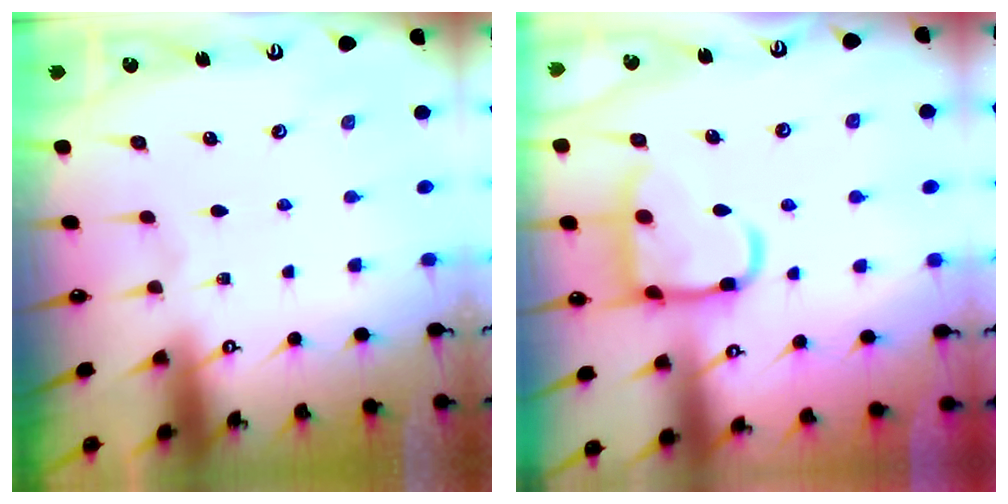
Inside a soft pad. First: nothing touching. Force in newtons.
{"total": 14.7, "press": 14.6, "slide": 1.4}